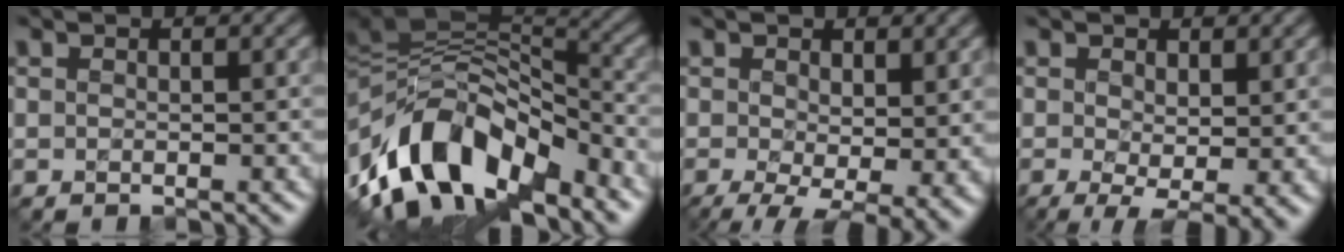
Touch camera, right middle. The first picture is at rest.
{"total": 12.7, "force": [-5.1, 7.2, 9.1], "torque": [-0.181, 0.020, -0.093]}
{"total": 6.9, "force": [-1.5, 3.2, 5.9], "torque": [-0.102, -0.018, -0.014]}
{"total": 4.1, "force": [-0.5, 1.5, 3.8], "torque": [-0.069, -0.012, -0.006]}